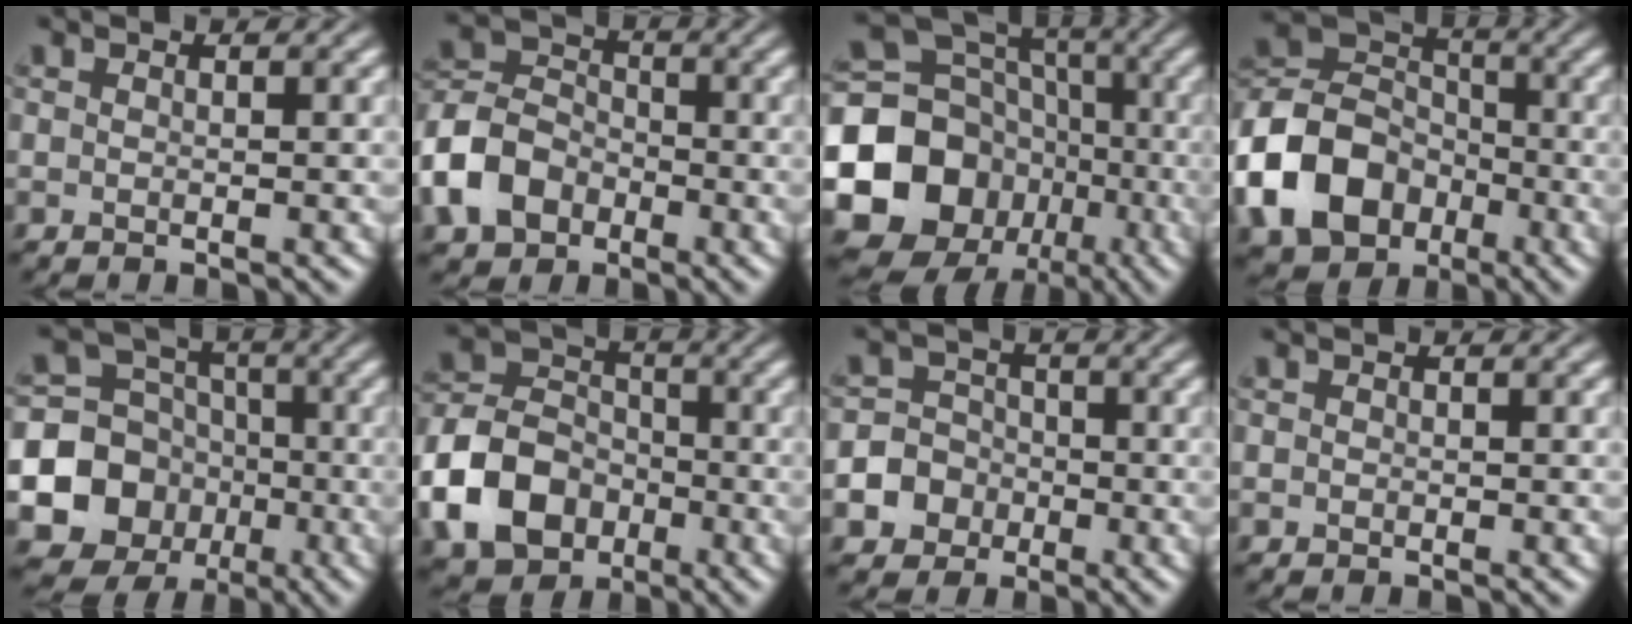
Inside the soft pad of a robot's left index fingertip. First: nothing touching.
{"total": 5.6, "force": [-3.3, 3.9, 2.2], "torque": [-0.061, 0.007, -0.065]}
{"total": 15.4, "force": [-4.9, 13.5, 5.4], "torque": [-0.134, -0.013, -0.092]}
{"total": 9.3, "force": [-4.3, 7.0, 4.4], "torque": [-0.098, 0.009, -0.090]}
{"total": 11.8, "force": [-4.0, 10.9, 2.3], "torque": [-0.065, -0.026, -0.075]}
{"total": 7.6, "force": [-3.7, 5.6, 3.6], "torque": [-0.080, 0.003, -0.071]}
{"total": 4.5, "force": [-2.7, 3.6, 0.0], "torque": [0.012, -0.003, -0.051]}
{"total": 0.6, "force": [-0.4, -0.2, -0.4], "torque": [0.000, -0.005, 0.001]}